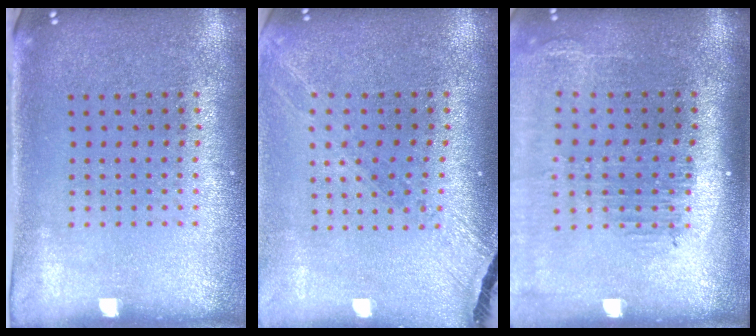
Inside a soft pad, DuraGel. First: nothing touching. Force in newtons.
{"total": 1.4, "press": 1.4, "slide": 0.1}
{"total": 2.3, "press": 1.8, "slide": 1.3}